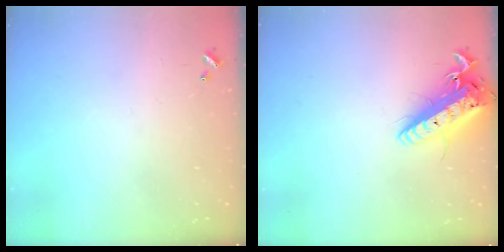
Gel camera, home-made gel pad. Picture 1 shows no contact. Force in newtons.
{"total": 19.0, "press": 18.6, "slide": 3.8}